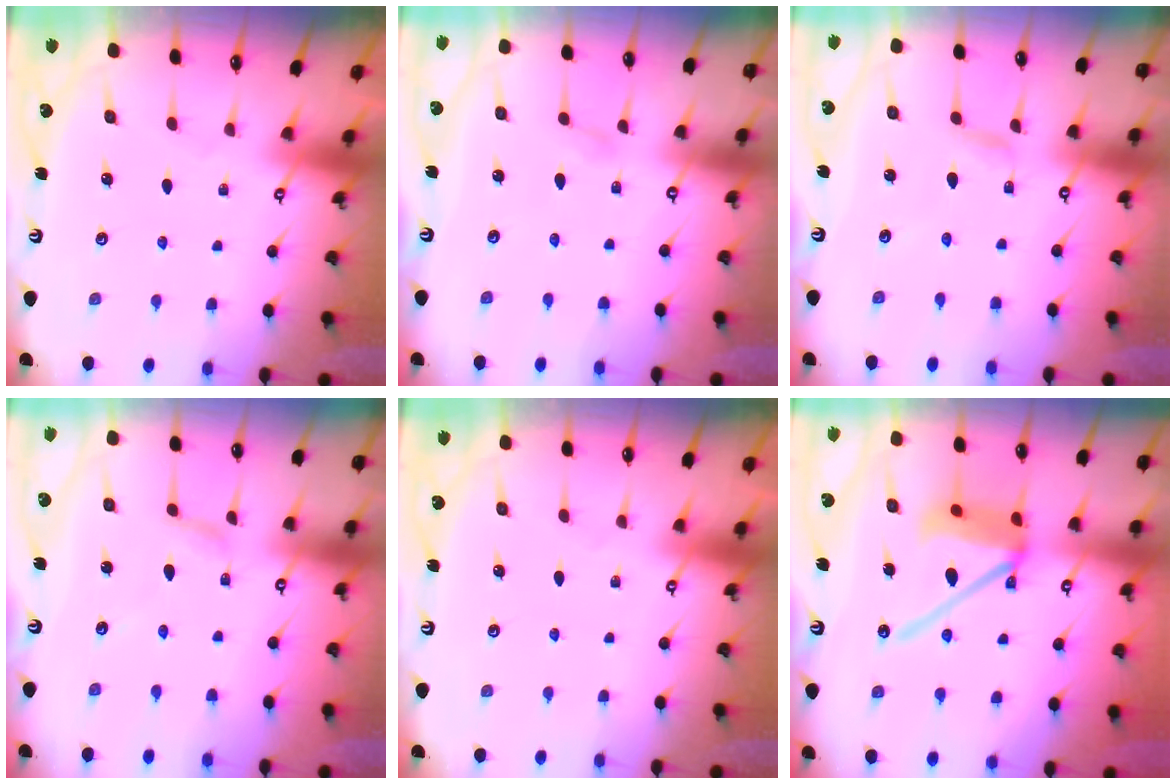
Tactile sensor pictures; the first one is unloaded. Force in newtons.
{"total": 1.3, "press": 1.3, "slide": 0.1}
{"total": 2.7, "press": 2.7, "slide": 0.2}
{"total": 3.4, "press": 3.3, "slide": 0.2}
{"total": 0.0}
{"total": 14.0, "press": 13.8, "slide": 2.0}